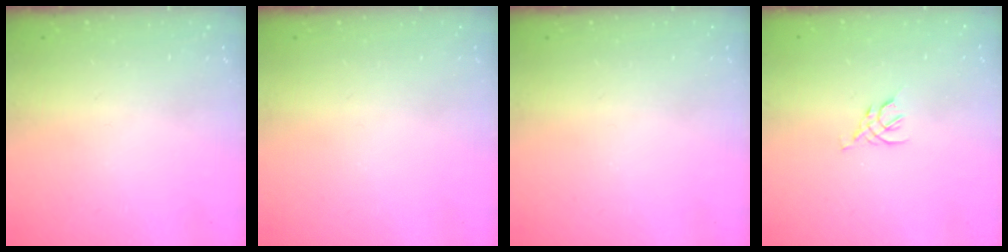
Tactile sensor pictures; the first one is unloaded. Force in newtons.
{"total": 0.0}
{"total": 0.0}
{"total": 2.5, "press": 2.5, "slide": 0.7}